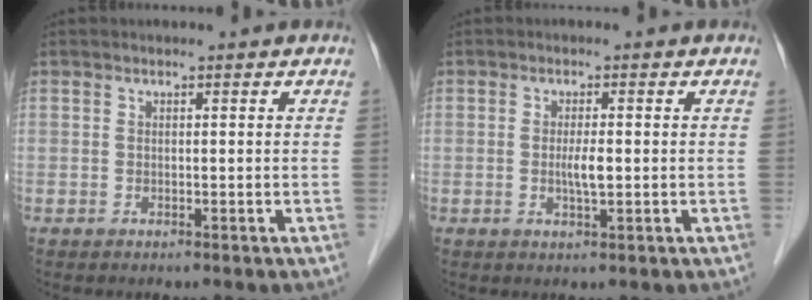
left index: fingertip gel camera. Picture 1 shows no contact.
{"total": 2.5, "force": [-0.2, 0.3, 2.5], "torque": [-0.050, -0.002, -0.003]}